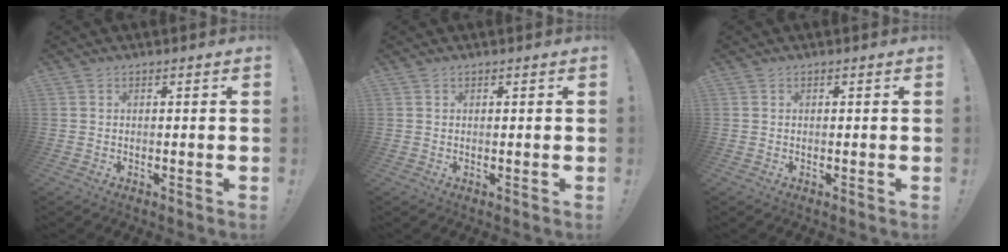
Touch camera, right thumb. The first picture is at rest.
{"total": 0.5, "force": [0.5, -0.1, 0.0], "torque": [0.006, -0.004, 0.009]}
{"total": 0.0}